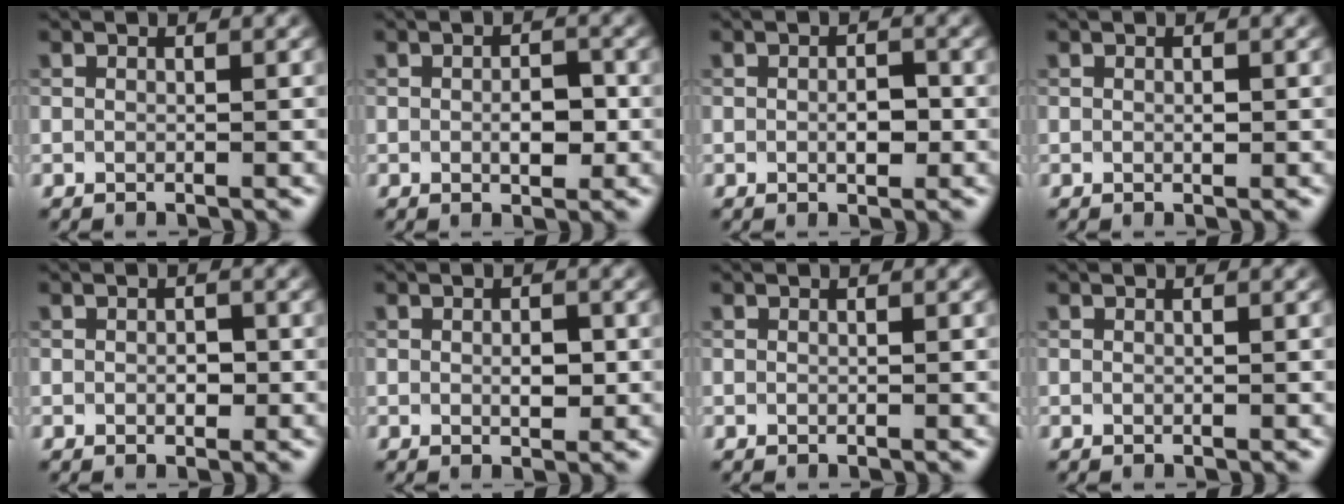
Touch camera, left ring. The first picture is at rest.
{"total": 2.3, "force": [-0.3, 1.2, 1.9], "torque": [-0.029, -0.001, -0.006]}
{"total": 1.7, "force": [-0.3, 0.9, 1.4], "torque": [-0.021, 0.002, -0.006]}
{"total": 0.5, "force": [0.0, 0.3, 0.4], "torque": [-0.006, -0.002, 0.000]}
{"total": 1.2, "force": [-0.1, 0.8, 0.9], "torque": [-0.012, -0.002, -0.003]}
{"total": 1.6, "force": [-0.1, 0.9, 1.3], "torque": [-0.018, -0.001, -0.001]}
{"total": 0.0}
{"total": 0.0}